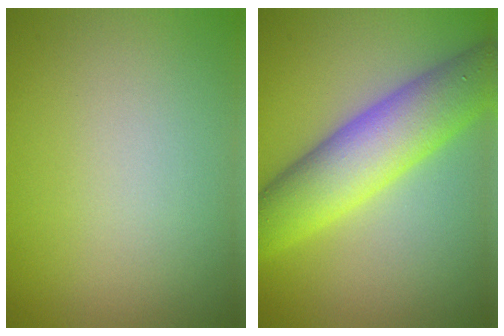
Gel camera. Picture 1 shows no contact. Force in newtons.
{"total": 8.1, "press": 8.1, "slide": 0.2}